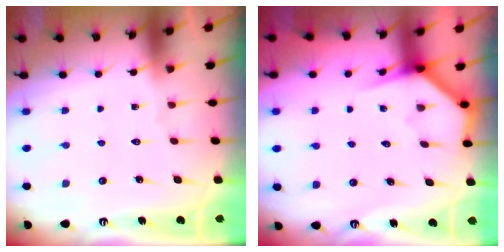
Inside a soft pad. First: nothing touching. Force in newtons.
{"total": 3.9, "press": 3.9, "slide": 0.2}